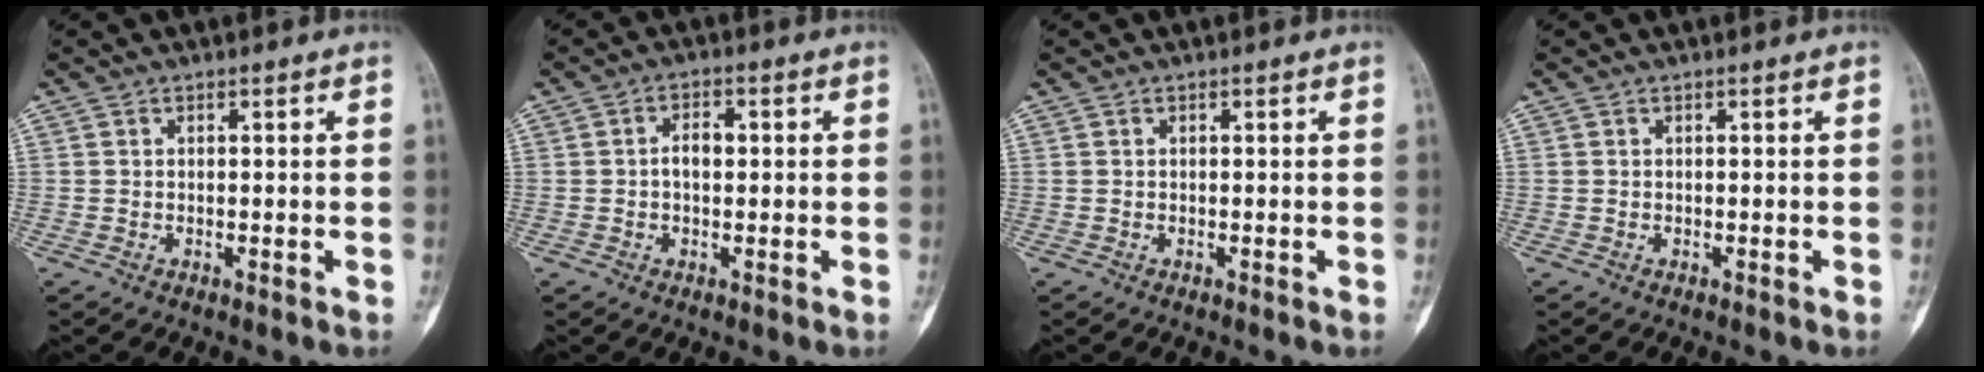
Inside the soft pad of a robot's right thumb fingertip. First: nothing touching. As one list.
[{"total": 3.4, "force": [0.1, 2.1, 2.7], "torque": [-0.043, 0.010, -0.001]}, {"total": 0.0}, {"total": 0.0}]